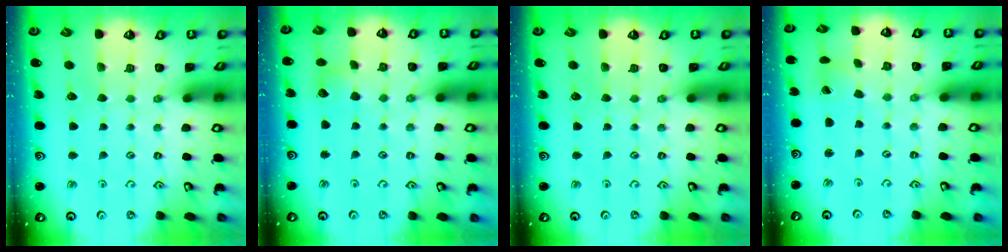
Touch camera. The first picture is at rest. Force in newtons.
{"total": 4.2, "press": 4.2, "slide": 0.4}
{"total": 0.0}
{"total": 2.5, "press": 2.5, "slide": 0.1}